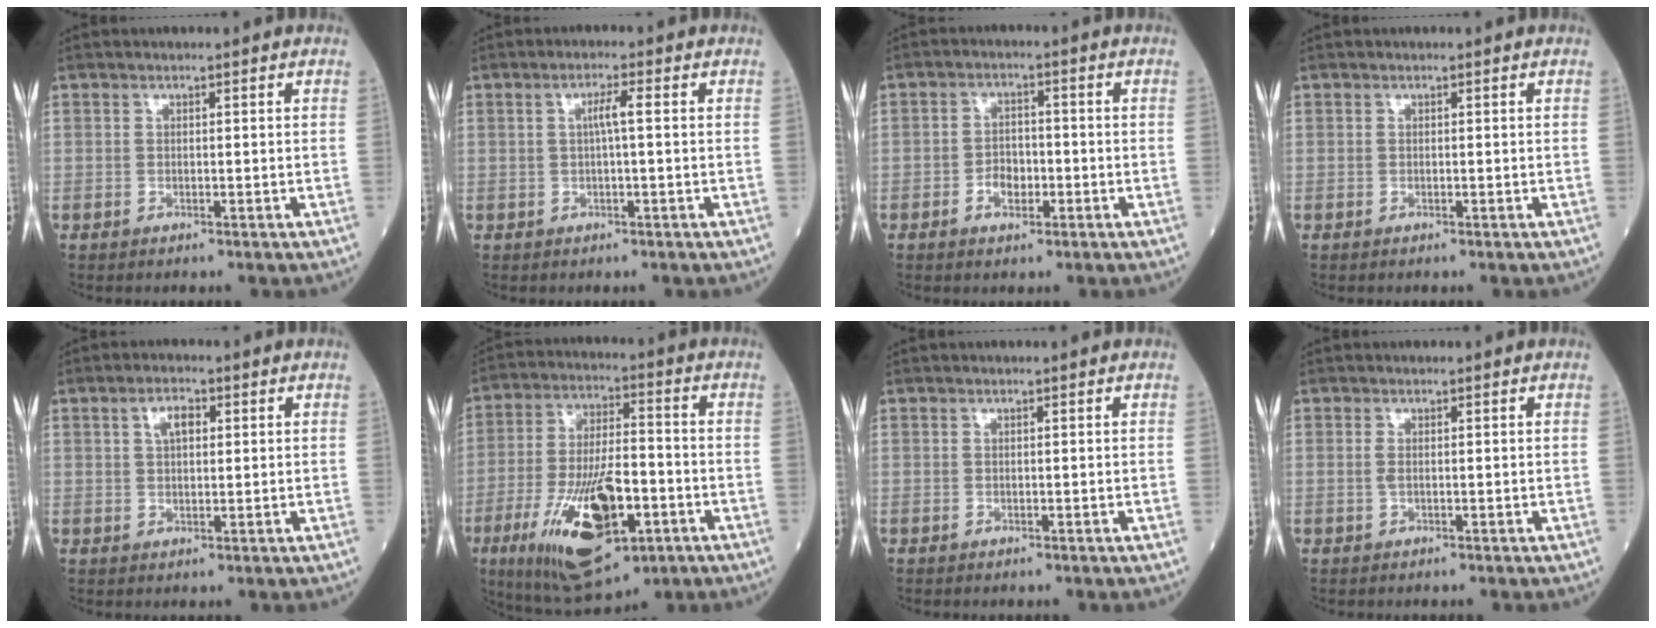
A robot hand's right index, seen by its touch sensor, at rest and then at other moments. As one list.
[{"total": 2.5, "force": [0.3, 0.0, 2.5], "torque": [-0.045, 0.003, 0.003]}, {"total": 3.8, "force": [-1.5, 2.3, 2.6], "torque": [-0.043, 0.005, -0.026]}, {"total": 0.0}, {"total": 3.5, "force": [1.3, 1.6, 2.8], "torque": [-0.051, 0.007, 0.022]}, {"total": 18.2, "force": [-6.8, 5.7, 15.9], "torque": [-0.310, -0.017, -0.105]}, {"total": 0.0}, {"total": 0.7, "force": [0.0, 0.2, 0.7], "torque": [-0.019, -0.002, -0.001]}]